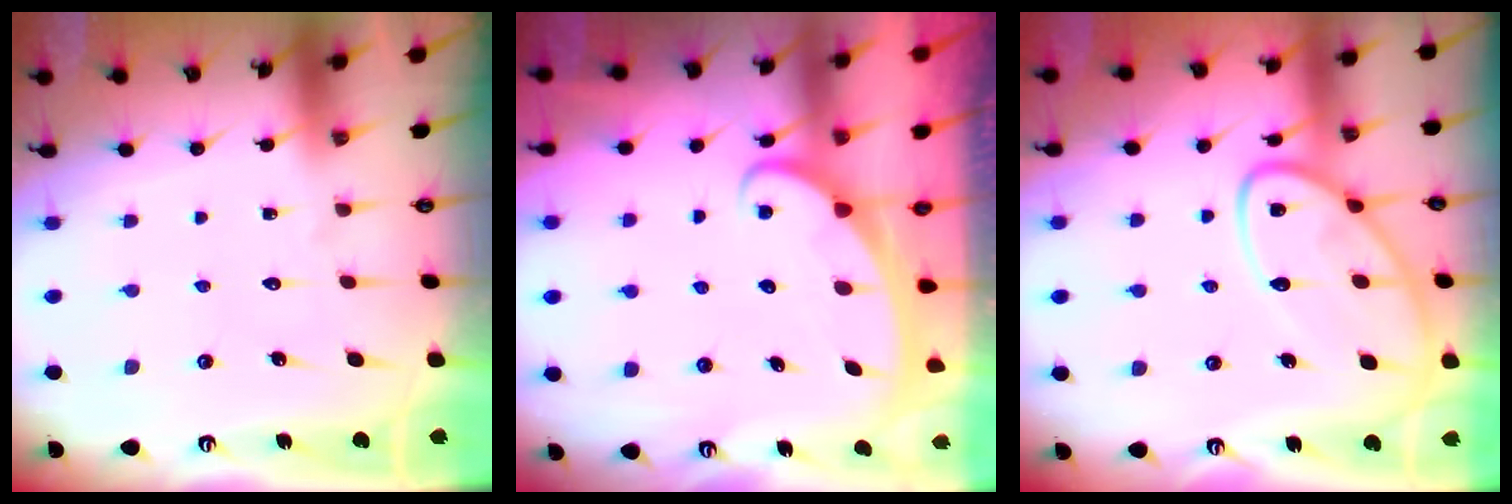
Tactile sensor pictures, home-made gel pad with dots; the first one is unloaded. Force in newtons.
{"total": 2.5, "press": 2.5, "slide": 0.4}
{"total": 13.0, "press": 13.0, "slide": 1.2}